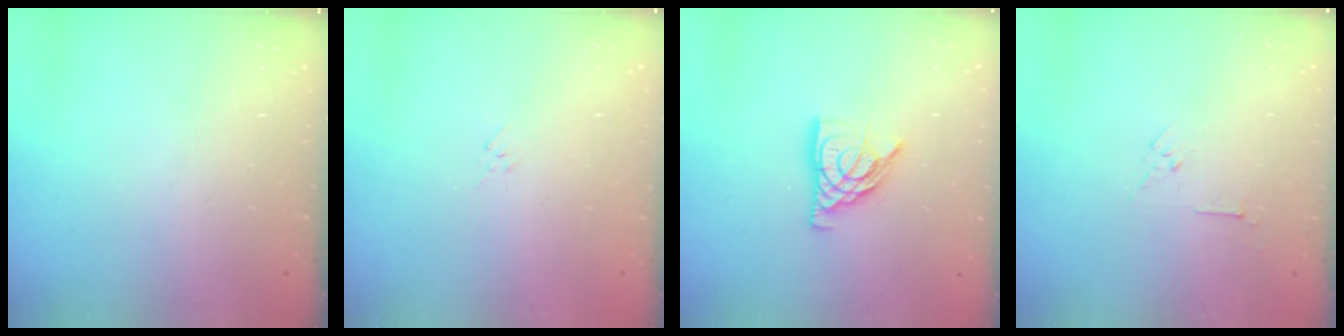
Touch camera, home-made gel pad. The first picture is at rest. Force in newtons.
{"total": 2.9, "press": 2.9, "slide": 0.6}
{"total": 11.1, "press": 11.0, "slide": 1.0}
{"total": 3.0, "press": 3.0, "slide": 0.7}